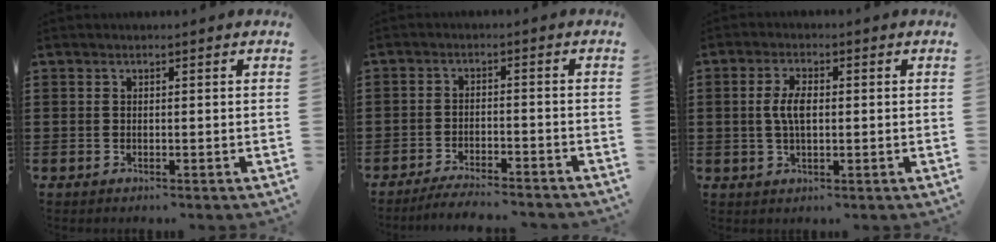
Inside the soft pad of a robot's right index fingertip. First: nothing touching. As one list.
[{"total": 3.6, "force": [-3.5, 0.0, 0.8], "torque": [-0.016, 0.001, -0.070]}, {"total": 4.4, "force": [0.3, 1.9, 4.0], "torque": [-0.087, 0.004, 0.001]}]